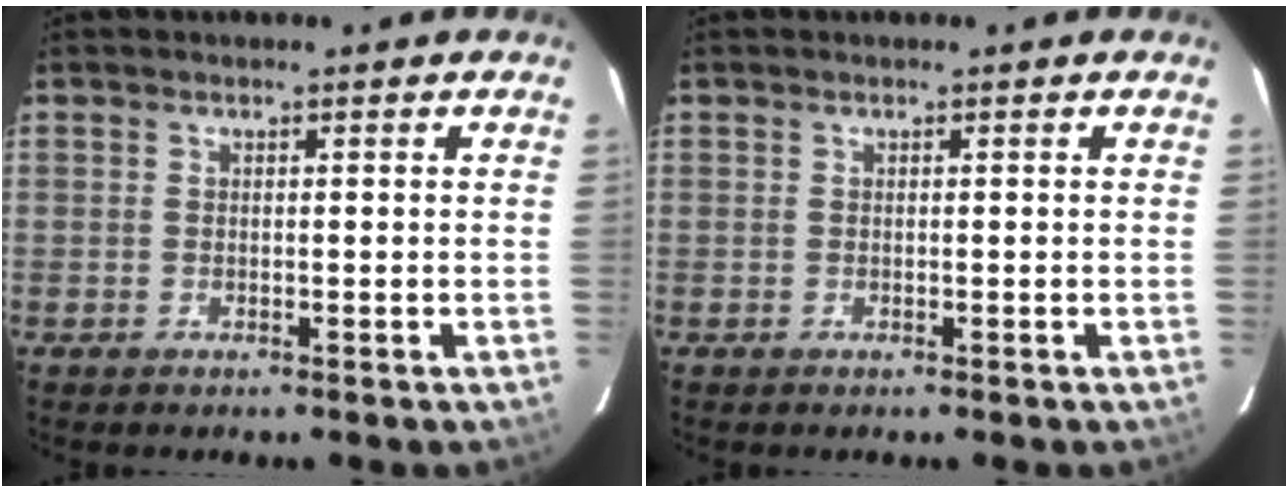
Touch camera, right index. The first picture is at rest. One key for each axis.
{"total": 0.0}